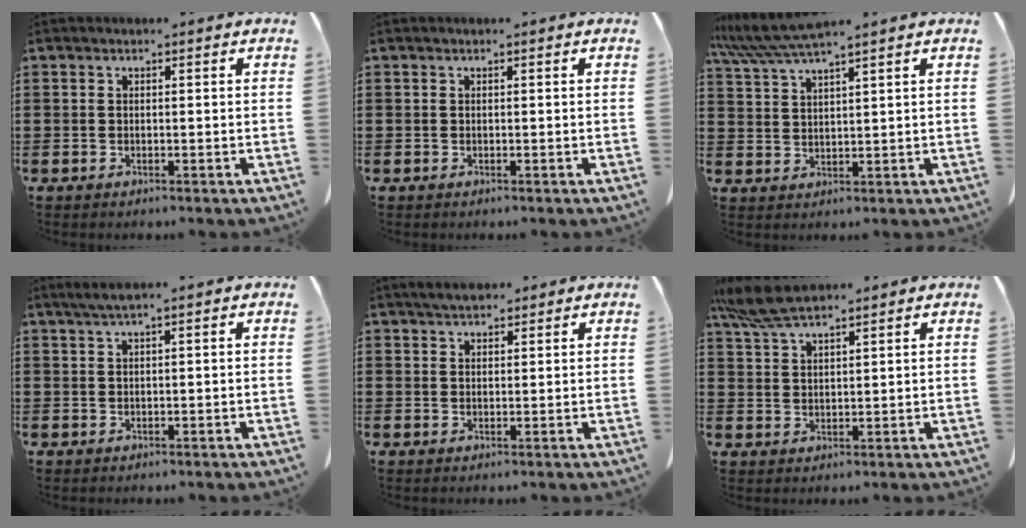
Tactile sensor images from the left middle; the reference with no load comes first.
{"total": 0.0}
{"total": 5.6, "force": [4.7, -0.2, 3.1], "torque": [-0.074, -0.019, 0.084]}
{"total": 1.6, "force": [0.9, -0.2, 1.3], "torque": [-0.024, -0.003, 0.018]}
{"total": 2.6, "force": [2.4, 0.6, 0.8], "torque": [-0.022, 0.001, 0.045]}
{"total": 6.2, "force": [5.2, 1.1, 3.3], "torque": [-0.079, -0.006, 0.098]}